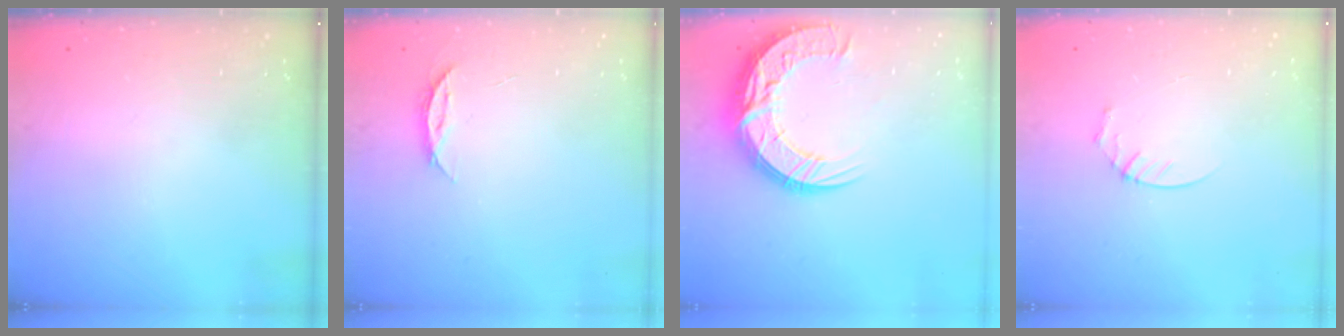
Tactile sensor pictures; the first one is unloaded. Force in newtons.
{"total": 4.0, "press": 3.9, "slide": 0.4}
{"total": 18.8, "press": 18.7, "slide": 1.5}
{"total": 3.6, "press": 3.6, "slide": 0.4}